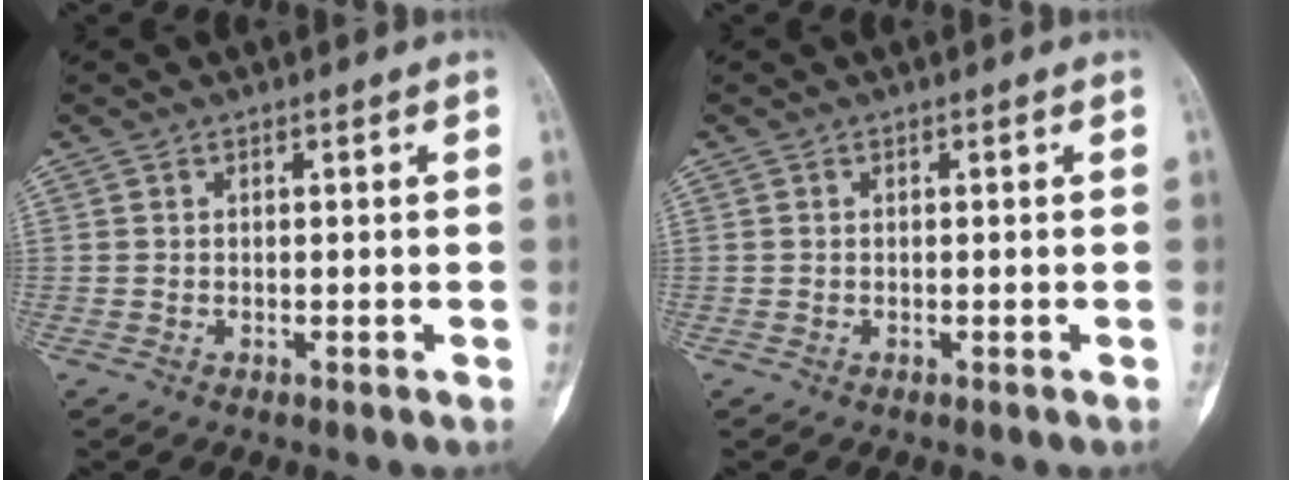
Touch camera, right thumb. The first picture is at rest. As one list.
[{"total": 0.0}]